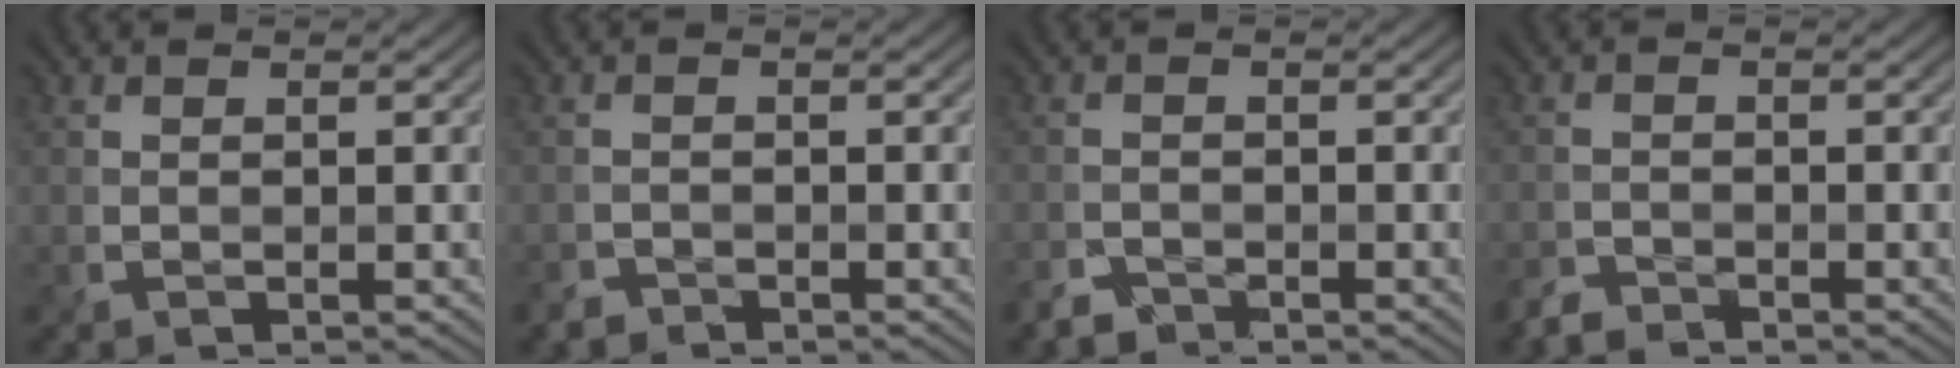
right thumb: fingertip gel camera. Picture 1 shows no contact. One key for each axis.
{"total": 1.6, "fx": -1.5, "fy": 0.5, "fz": -0.2, "tx": 0.002, "ty": -0.004, "tz": -0.031}
{"total": 2.0, "fx": -1.9, "fy": 0.4, "fz": 0.0, "tx": -0.002, "ty": -0.005, "tz": -0.042}
{"total": 2.3, "fx": -2.2, "fy": 0.3, "fz": 0.0, "tx": -0.001, "ty": -0.006, "tz": -0.050}